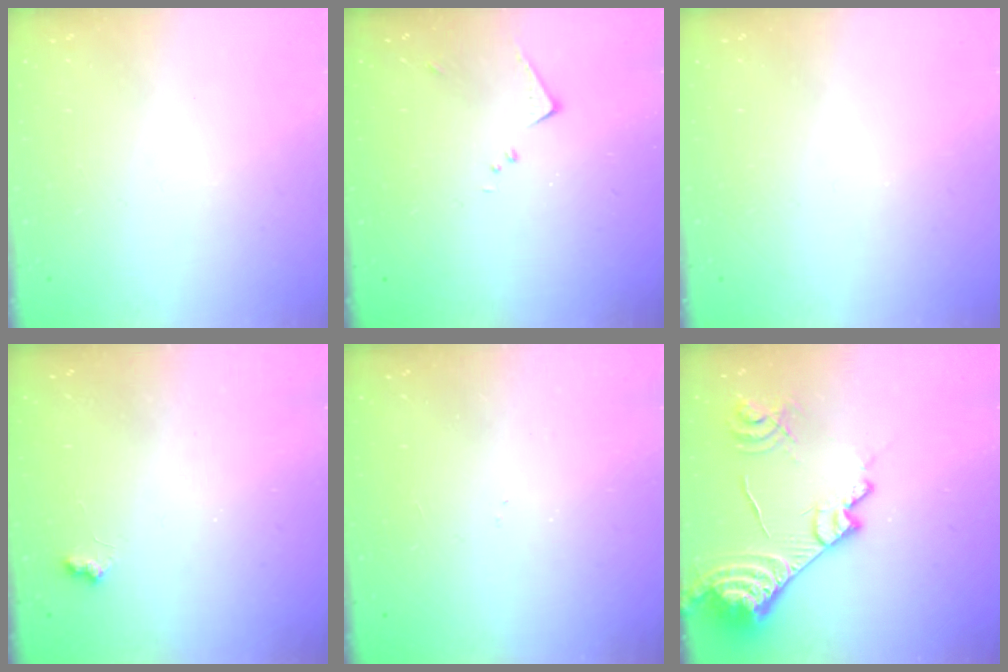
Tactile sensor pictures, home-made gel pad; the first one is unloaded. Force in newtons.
{"total": 6.6, "press": 6.6, "slide": 0.1}
{"total": 0.0}
{"total": 4.3, "press": 4.2, "slide": 0.7}
{"total": 6.4, "press": 6.3, "slide": 0.8}
{"total": 18.0, "press": 17.9, "slide": 1.8}